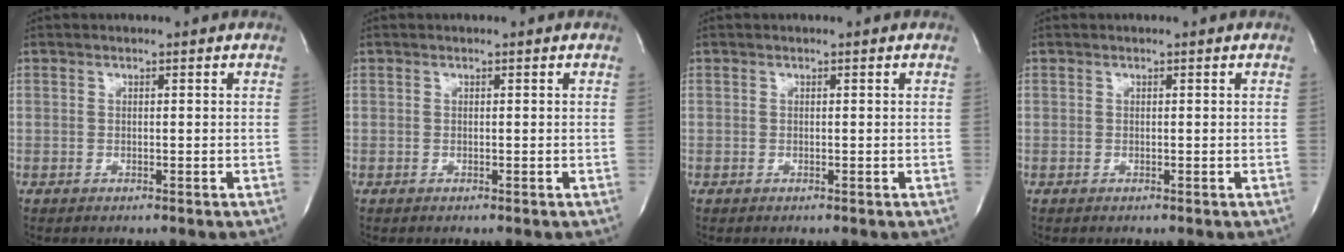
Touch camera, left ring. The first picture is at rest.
{"total": 0.0}
{"total": 0.0}
{"total": 0.0}